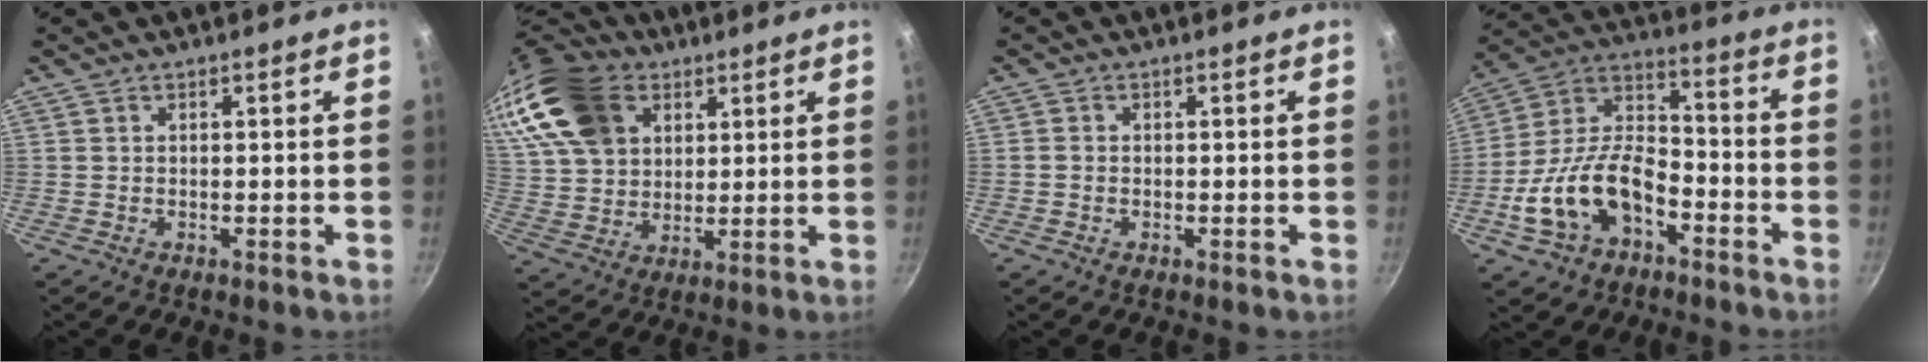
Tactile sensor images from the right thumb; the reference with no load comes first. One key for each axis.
{"total": 21.3, "fx": 9.7, "fy": 15.0, "fz": 11.6, "tx": -0.228, "ty": 0.002, "tz": 0.186}
{"total": 0.8, "fx": -0.3, "fy": 0.7, "fz": 0.3, "tx": -0.007, "ty": 0.004, "tz": -0.006}
{"total": 17.2, "fx": -7.0, "fy": 10.0, "fz": 12.1, "tx": -0.209, "ty": 0.059, "tz": -0.141}